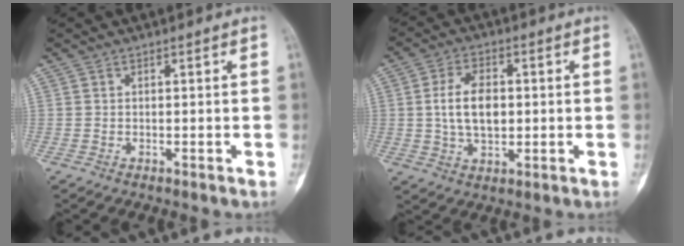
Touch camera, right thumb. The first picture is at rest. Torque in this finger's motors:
{"motor_torque": [1.04, 0.98, 0.22, -0.16, 0.24]}